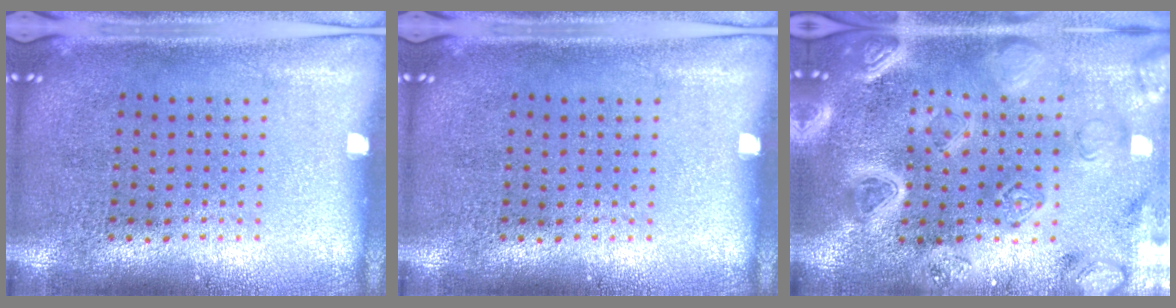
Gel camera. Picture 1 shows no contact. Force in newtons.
{"total": 0.0}
{"total": 4.2, "press": 3.8, "slide": 1.9}